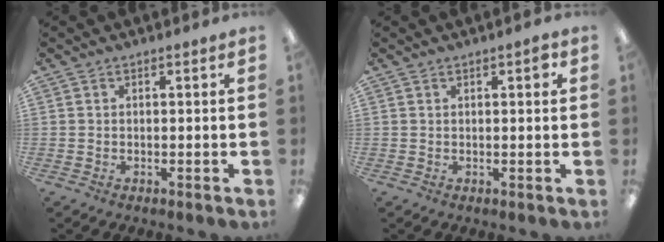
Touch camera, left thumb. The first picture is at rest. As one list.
[{"total": 2.0, "force": [1.0, 0.6, 1.7], "torque": [-0.027, 0.000, 0.014]}]